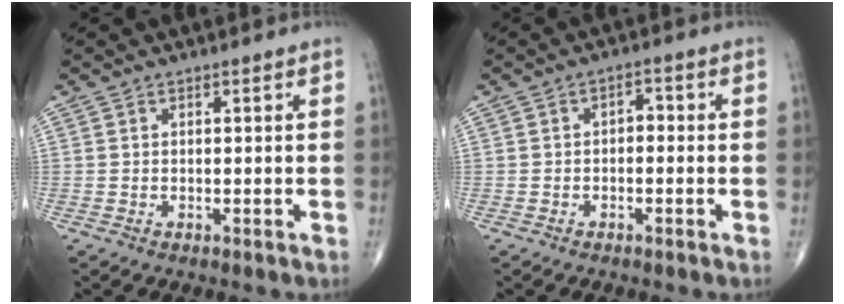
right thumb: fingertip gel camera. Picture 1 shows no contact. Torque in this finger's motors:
{"motor_torque": [0.02, 0.12, 0.02, 0.07, 0.06]}